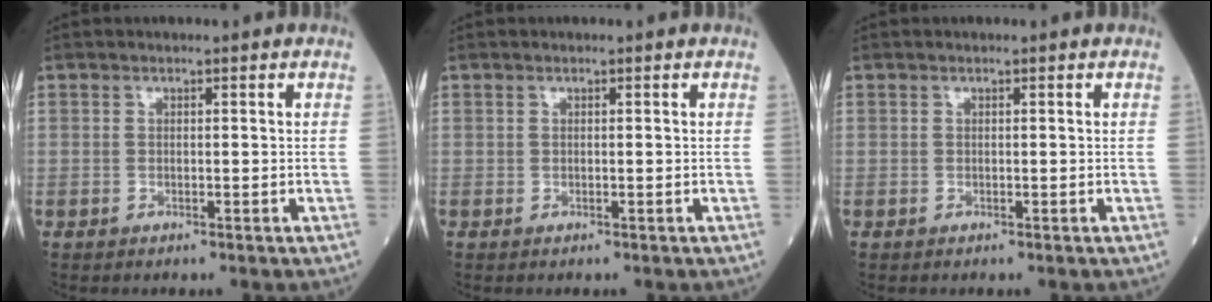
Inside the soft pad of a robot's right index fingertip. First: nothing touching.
{"total": 0.0}
{"total": 0.0}